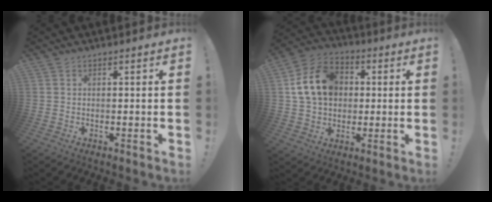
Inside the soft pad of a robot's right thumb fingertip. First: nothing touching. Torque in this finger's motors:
{"motor_torque": [0.68, 0.67, 0.73, 0.25, 0.07]}